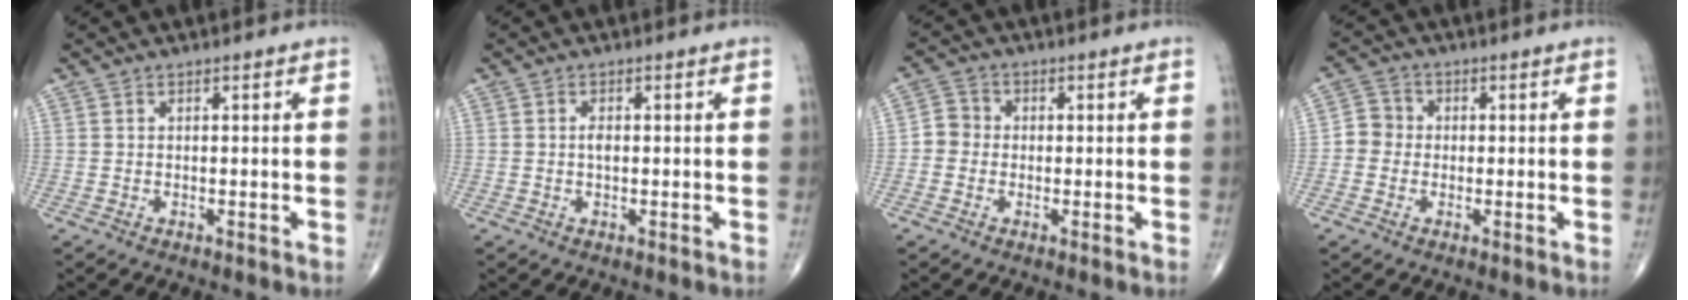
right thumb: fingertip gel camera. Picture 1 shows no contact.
{"total": 1.4, "force": [0.0, 0.7, 1.2], "torque": [-0.020, 0.001, -0.002]}
{"total": 3.5, "force": [-0.6, 3.3, 1.2], "torque": [-0.005, 0.010, -0.020]}
{"total": 3.9, "force": [-0.5, 3.7, 1.2], "torque": [-0.003, 0.010, -0.020]}